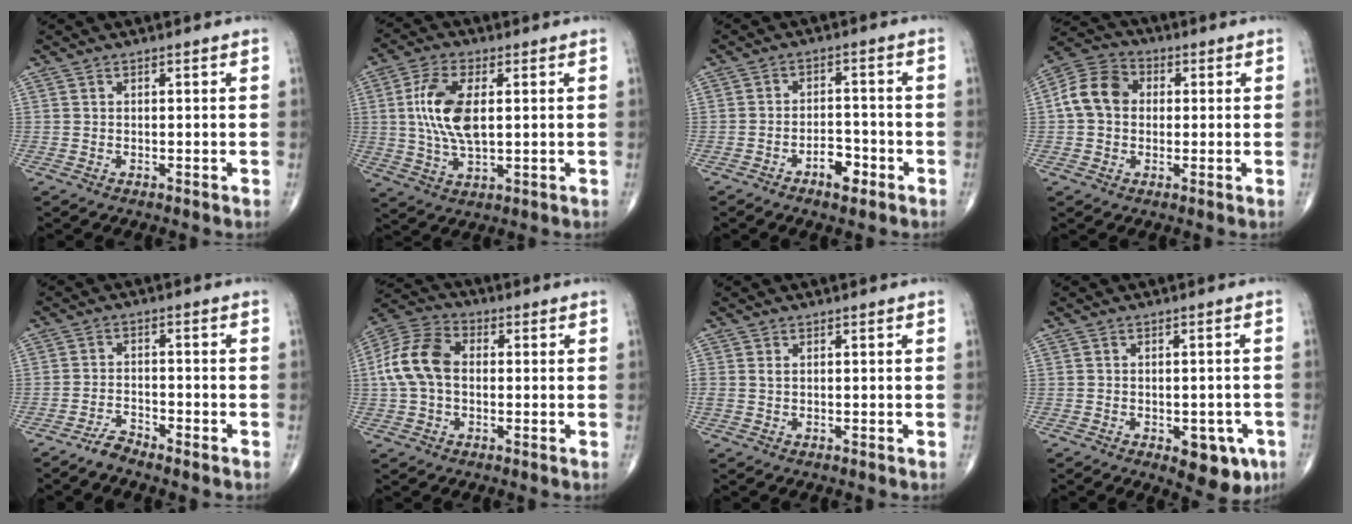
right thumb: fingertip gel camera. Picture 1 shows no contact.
{"total": 11.2, "force": [1.6, 5.3, 9.7], "torque": [-0.201, -0.003, 0.031]}
{"total": 4.8, "force": [-2.8, 2.3, 3.1], "torque": [-0.034, 0.023, -0.045]}
{"total": 9.4, "force": [0.7, 7.5, 5.6], "torque": [-0.096, 0.026, 0.001]}
{"total": 3.1, "force": [-2.9, 0.5, 1.1], "torque": [-0.023, 0.012, -0.059]}
{"total": 11.4, "force": [0.3, 7.8, 8.3], "torque": [-0.170, 0.032, -0.004]}
{"total": 1.0, "force": [0.2, 0.6, 0.7], "torque": [-0.020, 0.006, 0.009]}
{"total": 7.9, "force": [-3.5, 4.1, 5.8], "torque": [-0.040, 0.009, -0.037]}